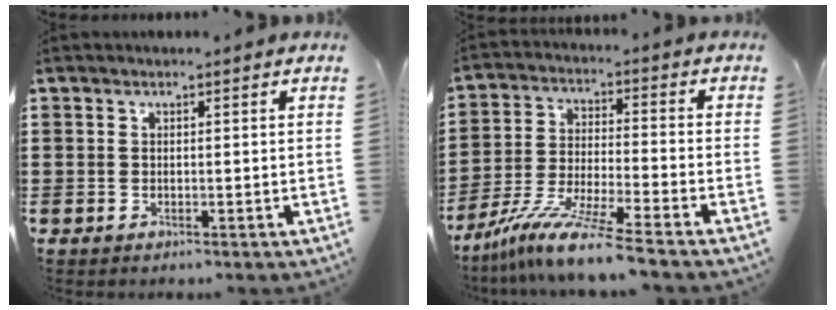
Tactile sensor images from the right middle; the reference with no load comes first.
{"total": 10.1, "force": [-8.5, -0.4, 5.4], "torque": [-0.108, -0.004, -0.171]}